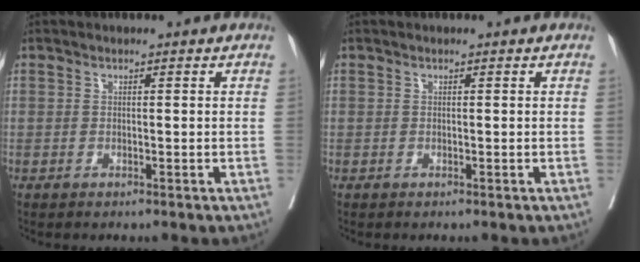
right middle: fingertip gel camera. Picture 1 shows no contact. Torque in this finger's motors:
{"motor_torque": [-0.11, -0.08, 0.00, 0.00]}